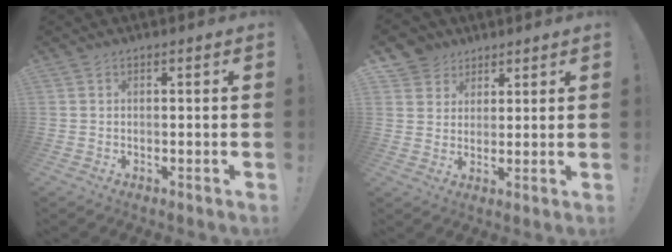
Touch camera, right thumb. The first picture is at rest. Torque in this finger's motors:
{"motor_torque": [0.10, 0.11, 0.05, 0.08, 0.01]}